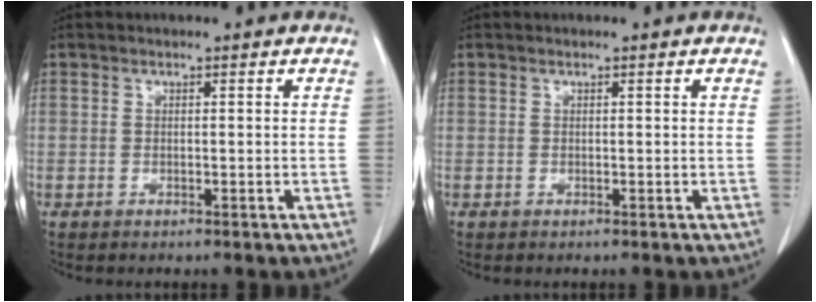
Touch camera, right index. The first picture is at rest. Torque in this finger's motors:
{"motor_torque": [-0.08, 0.06, 0.03, -0.01]}